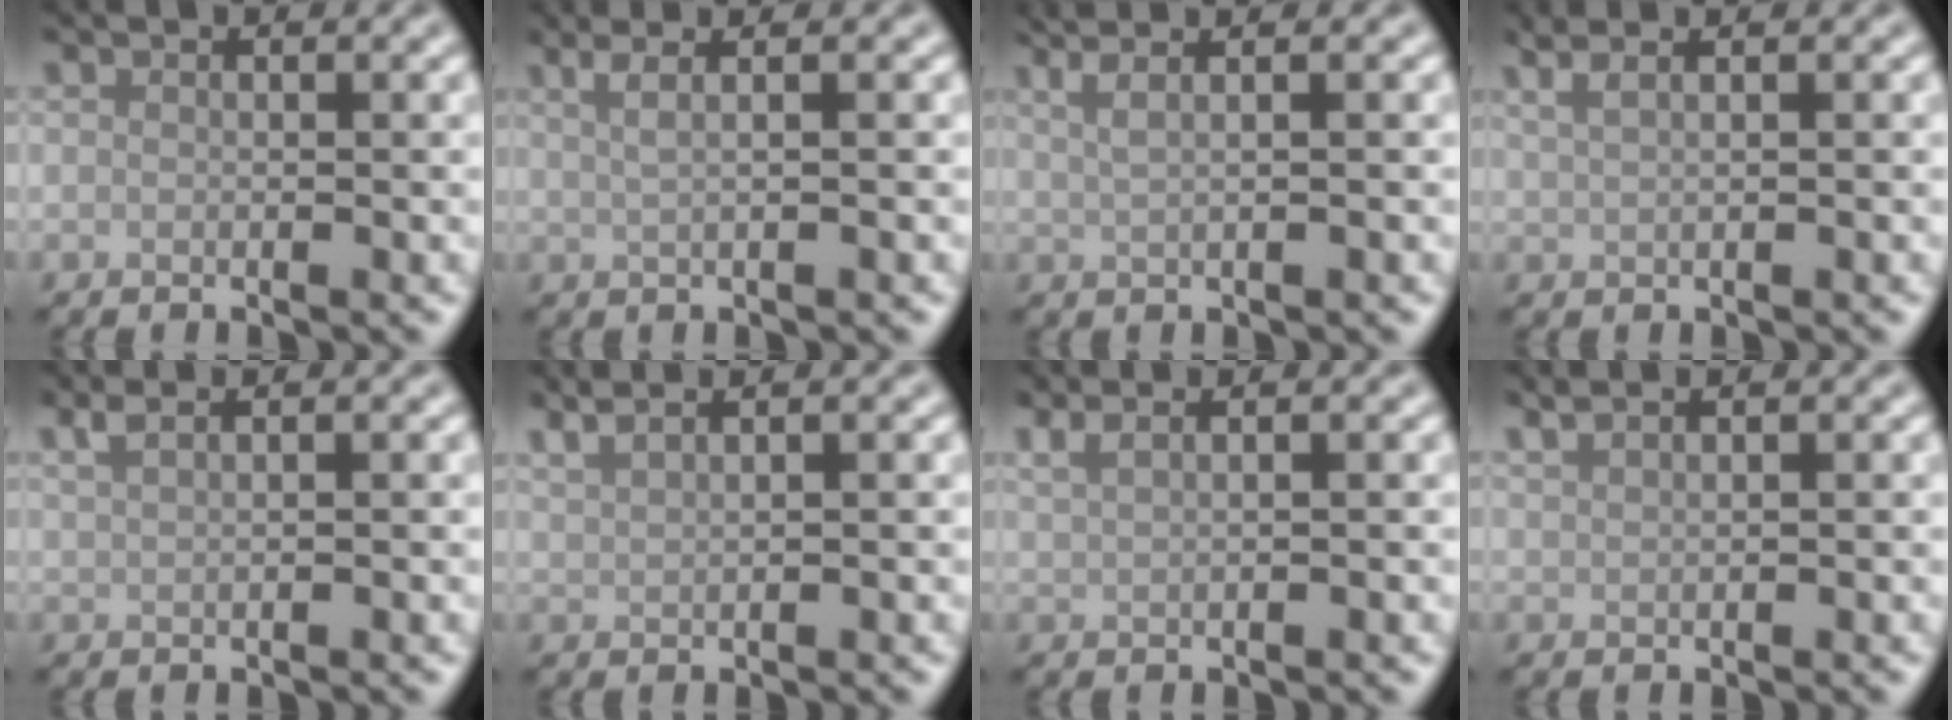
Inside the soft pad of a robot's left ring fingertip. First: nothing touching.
{"total": 4.3, "force": [2.3, 1.9, 3.0], "torque": [-0.039, 0.021, 0.011]}
{"total": 4.9, "force": [3.0, 2.1, 3.2], "torque": [-0.042, 0.030, 0.024]}
{"total": 3.9, "force": [2.4, 1.8, 2.4], "torque": [-0.025, 0.023, 0.012]}
{"total": 2.1, "force": [1.6, 0.7, 1.2], "torque": [-0.017, 0.005, 0.021]}
{"total": 3.7, "force": [2.9, 1.2, 2.0], "torque": [-0.021, 0.023, 0.026]}
{"total": 3.3, "force": [2.4, 1.3, 1.9], "torque": [-0.021, 0.016, 0.017]}
{"total": 2.3, "force": [1.9, 0.7, 1.2], "torque": [-0.011, 0.009, 0.018]}